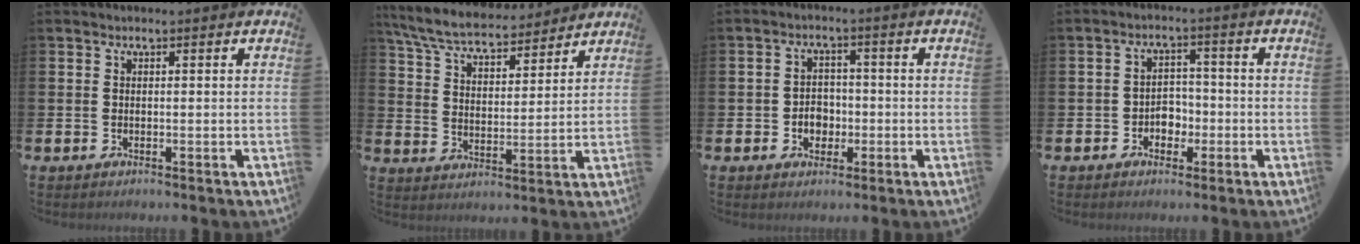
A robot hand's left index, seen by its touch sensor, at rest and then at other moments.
{"total": 7.2, "force": [6.7, 1.5, 2.1], "torque": [-0.076, -0.035, 0.121]}
{"total": 3.2, "force": [-0.9, 2.7, 1.4], "torque": [-0.026, 0.004, -0.025]}
{"total": 3.0, "force": [-1.5, 2.4, 1.1], "torque": [-0.028, 0.007, -0.035]}